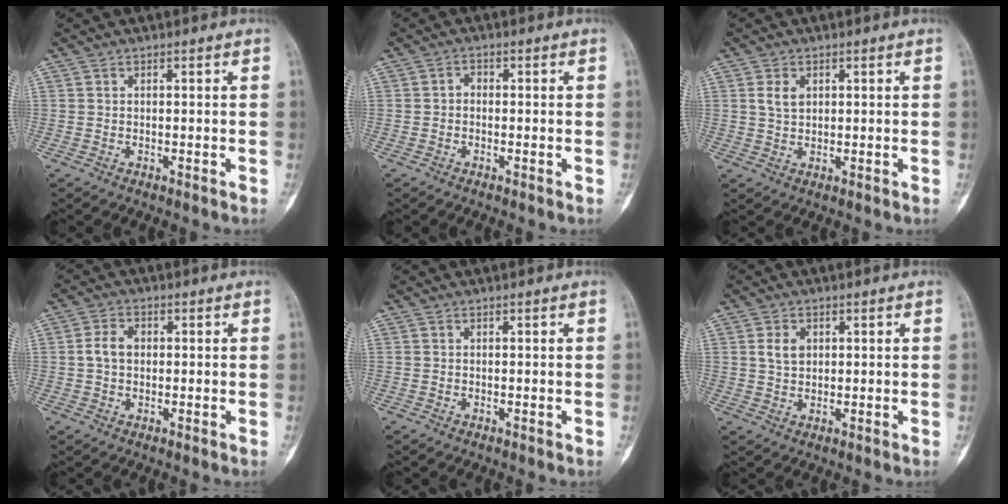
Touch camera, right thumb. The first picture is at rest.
{"total": 1.3, "force": [-0.3, 1.0, 0.8], "torque": [-0.008, 0.005, -0.011]}
{"total": 3.0, "force": [1.0, 2.0, 2.0], "torque": [-0.032, -0.001, 0.021]}
{"total": 3.8, "force": [0.2, 2.7, 2.6], "torque": [-0.051, 0.012, 0.001]}
{"total": 0.0}
{"total": 3.5, "force": [1.0, 2.5, 2.2], "torque": [-0.031, -0.002, 0.020]}